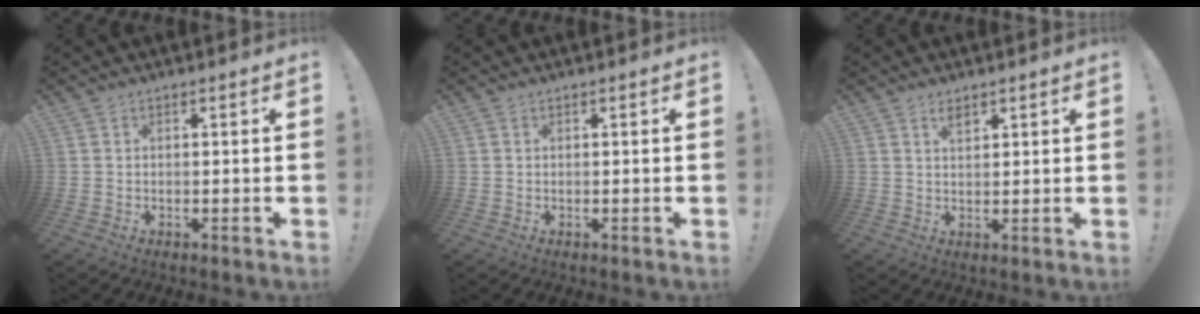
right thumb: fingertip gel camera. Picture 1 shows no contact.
{"total": 0.0}
{"total": 2.5, "force": [2.0, 1.0, 1.2], "torque": [-0.003, -0.012, 0.031]}